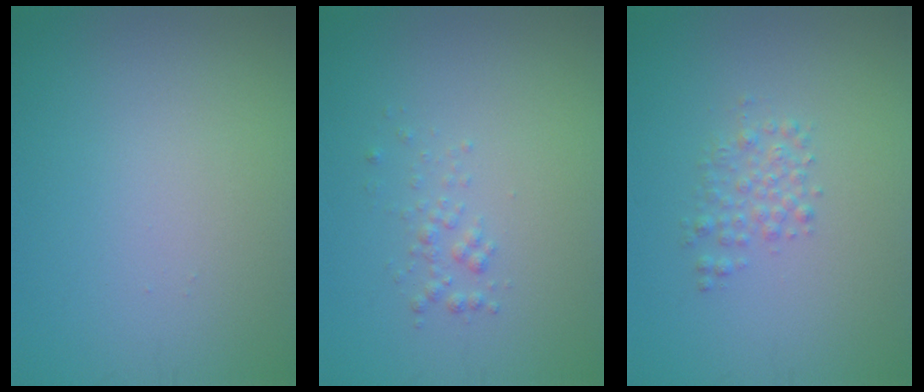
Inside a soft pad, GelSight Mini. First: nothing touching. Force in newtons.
{"total": 1.1, "press": 1.1, "slide": 0.1}
{"total": 1.8, "press": 1.8, "slide": 0.0}